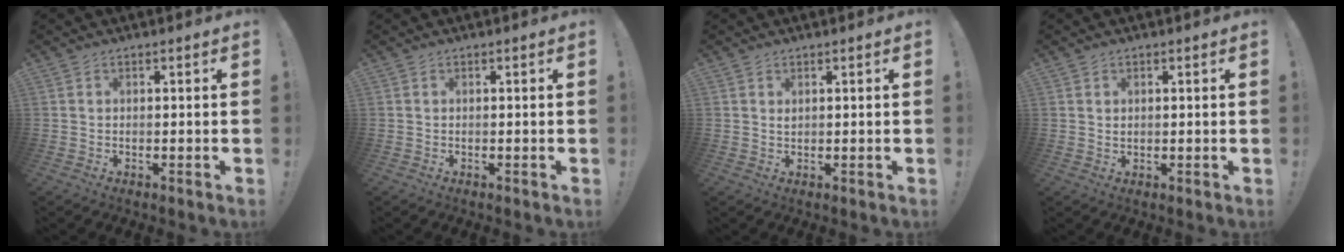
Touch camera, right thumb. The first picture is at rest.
{"total": 0.0}
{"total": 0.8, "force": [0.6, 0.3, 0.4], "torque": [-0.002, -0.003, 0.012]}
{"total": 0.9, "force": [0.6, 0.7, 0.2], "torque": [-0.004, 0.000, 0.011]}